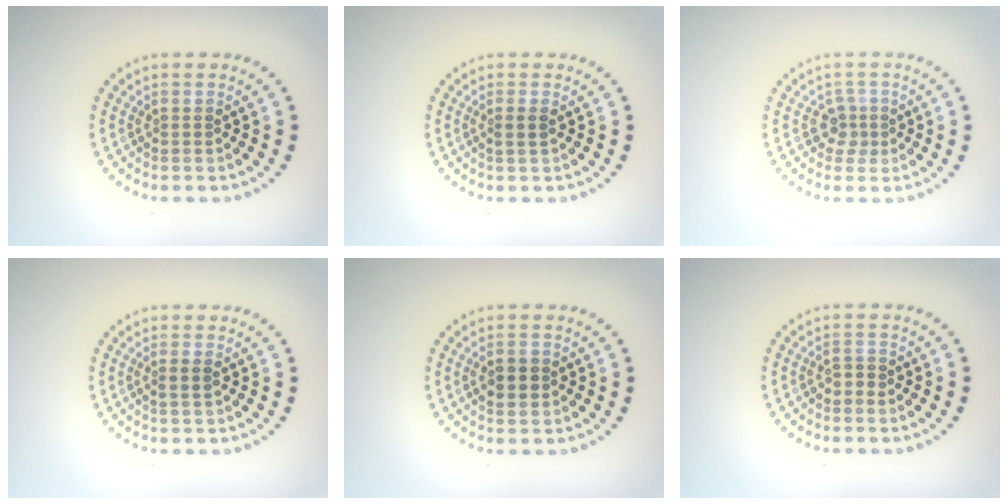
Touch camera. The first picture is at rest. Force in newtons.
{"total": 1.1, "press": 0.9, "slide": 0.6}
{"total": 1.8, "press": 1.3, "slide": 1.2}
{"total": 1.1, "press": 0.9, "slide": 0.6}
{"total": 2.6, "press": 2.6, "slide": 0.2}
{"total": 1.0, "press": 0.9, "slide": 0.5}